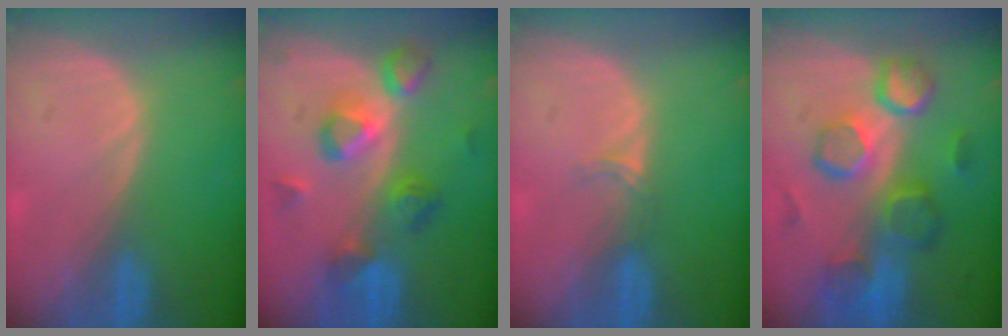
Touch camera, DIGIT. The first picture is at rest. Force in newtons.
{"total": 7.5, "press": 7.4, "slide": 0.8}
{"total": 1.6, "press": 1.3, "slide": 1.1}
{"total": 10.4, "press": 9.3, "slide": 4.8}